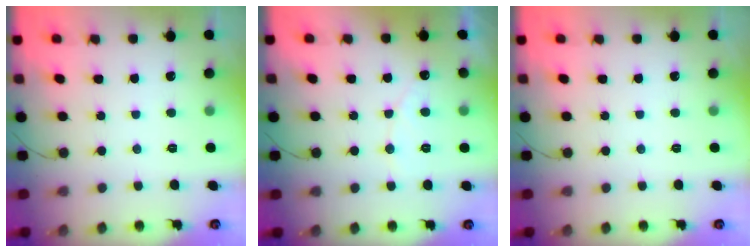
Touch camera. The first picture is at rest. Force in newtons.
{"total": 4.6, "press": 4.6, "slide": 0.2}
{"total": 0.0}